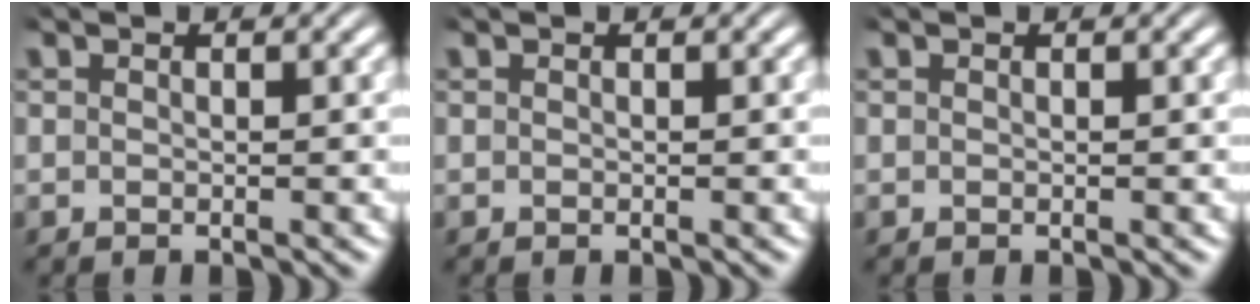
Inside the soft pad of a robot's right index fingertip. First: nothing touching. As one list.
[{"total": 0.0}, {"total": 0.0}]